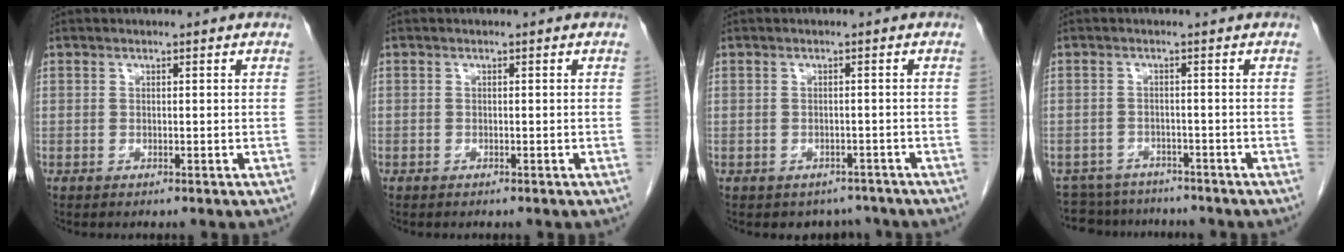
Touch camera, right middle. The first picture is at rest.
{"total": 0.0}
{"total": 3.6, "force": [-3.0, 1.9, -0.1], "torque": [0.007, 0.009, -0.039]}
{"total": 8.1, "force": [-7.5, 3.1, 0.7], "torque": [-0.013, 0.004, -0.097]}